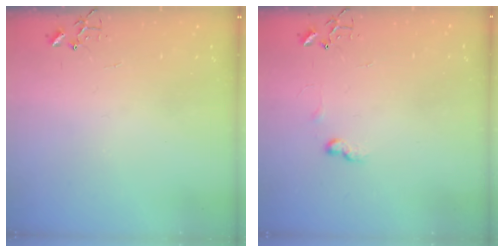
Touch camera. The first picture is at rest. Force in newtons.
{"total": 6.7, "press": 6.6, "slide": 0.9}